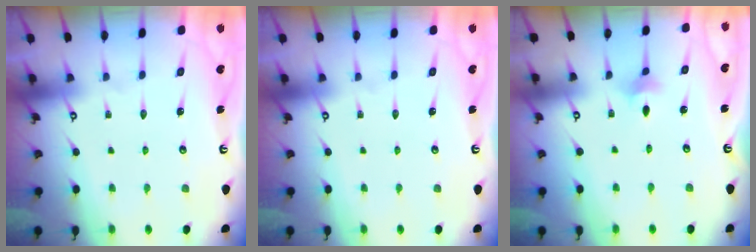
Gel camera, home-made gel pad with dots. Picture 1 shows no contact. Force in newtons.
{"total": 0.0}
{"total": 2.5, "press": 2.4, "slide": 0.6}